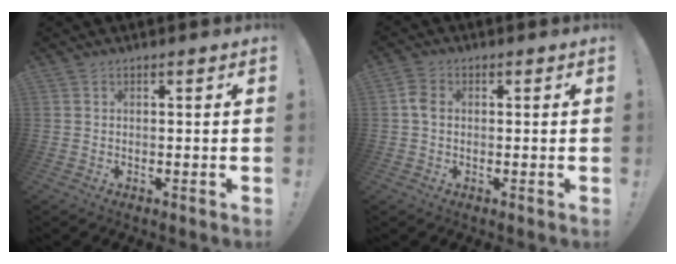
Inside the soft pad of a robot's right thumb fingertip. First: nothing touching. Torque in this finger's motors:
{"motor_torque": [0.06, 0.06, 0.00, -0.02, 0.00]}